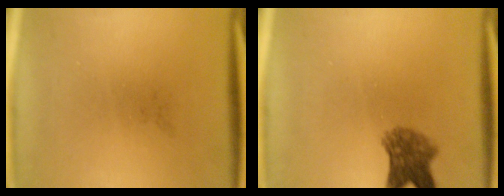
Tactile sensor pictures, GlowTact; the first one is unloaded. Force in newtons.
{"total": 5.2}